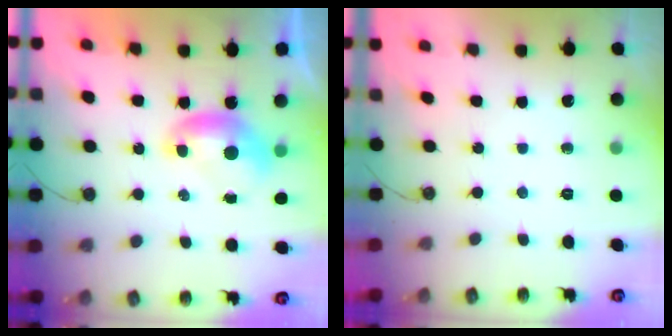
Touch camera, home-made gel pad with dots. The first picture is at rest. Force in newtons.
{"total": 0.0}